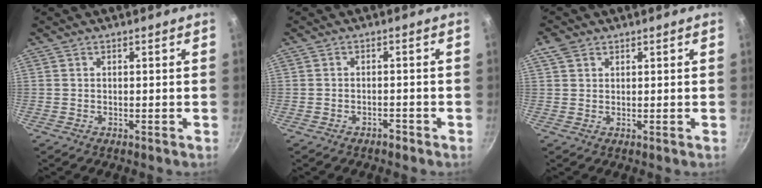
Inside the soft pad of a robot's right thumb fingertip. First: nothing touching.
{"total": 1.5, "force": [-1.3, 0.5, 0.5], "torque": [-0.001, 0.018, -0.013]}
{"total": 2.8, "force": [1.6, 1.9, 1.3], "torque": [-0.020, 0.000, 0.030]}